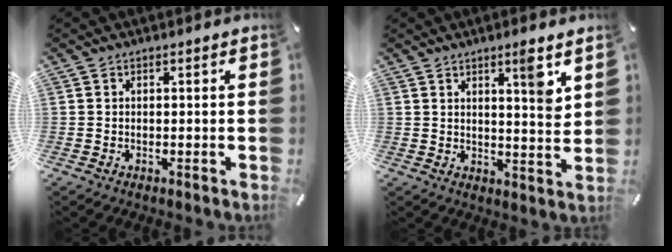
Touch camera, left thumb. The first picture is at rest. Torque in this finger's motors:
{"motor_torque": [1.39, 1.31, 0.87, -0.70, 0.22]}